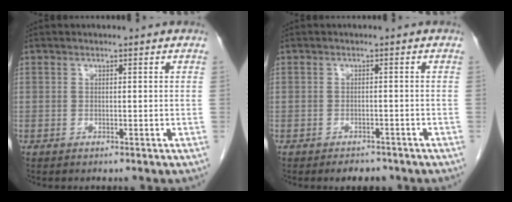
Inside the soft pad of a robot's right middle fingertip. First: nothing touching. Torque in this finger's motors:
{"motor_torque": [0.24, -0.49, -0.04, -0.01]}